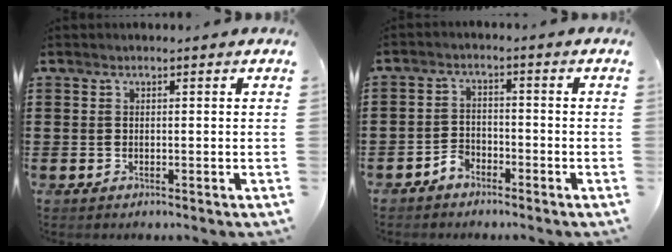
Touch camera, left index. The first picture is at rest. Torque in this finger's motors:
{"motor_torque": [0.17, 0.17, 0.19, 0.03]}